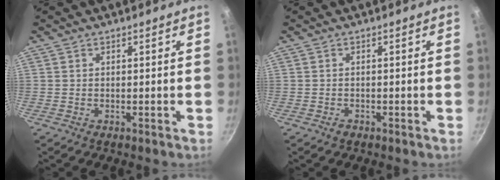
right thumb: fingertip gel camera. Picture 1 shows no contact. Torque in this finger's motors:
{"motor_torque": [-0.12, 0.16, -0.28, 0.01, 0.05]}